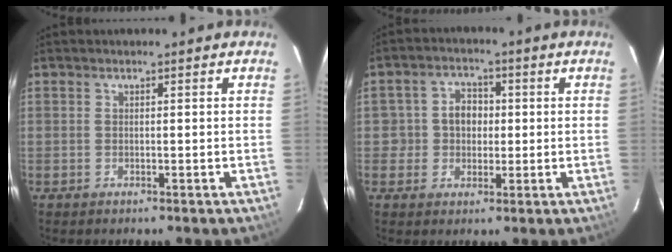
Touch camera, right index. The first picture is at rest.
{"total": 5.3, "force": [-0.3, 5.0, 1.9], "torque": [-0.027, 0.020, -0.002]}